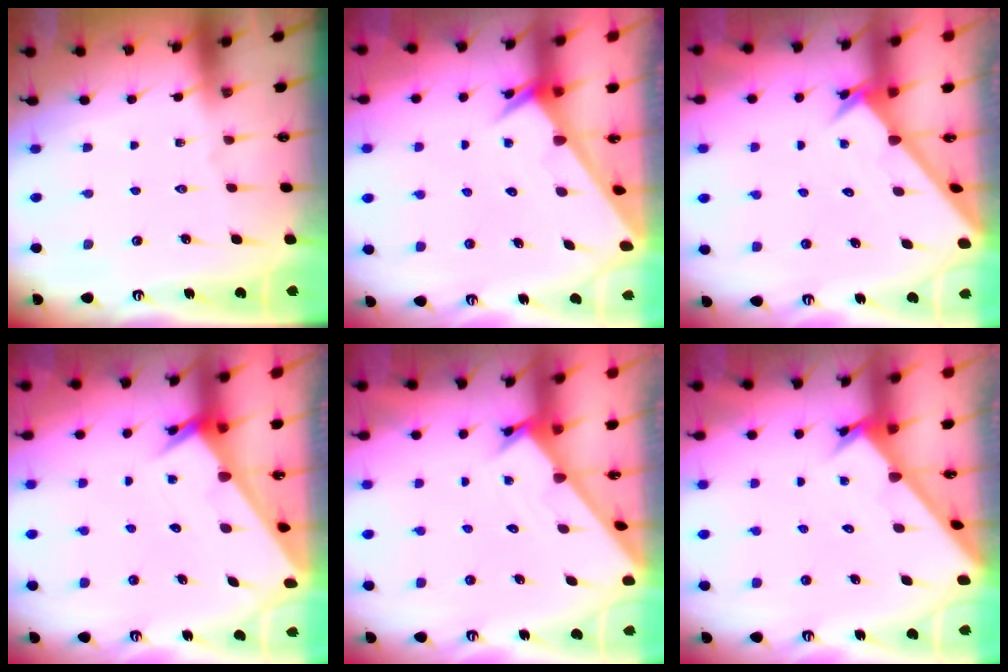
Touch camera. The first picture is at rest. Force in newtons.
{"total": 2.4, "press": 2.4, "slide": 0.0}
{"total": 2.6, "press": 2.6, "slide": 0.2}
{"total": 2.1, "press": 2.1, "slide": 0.1}
{"total": 1.8, "press": 1.8, "slide": 0.1}
{"total": 2.4, "press": 2.4, "slide": 0.1}